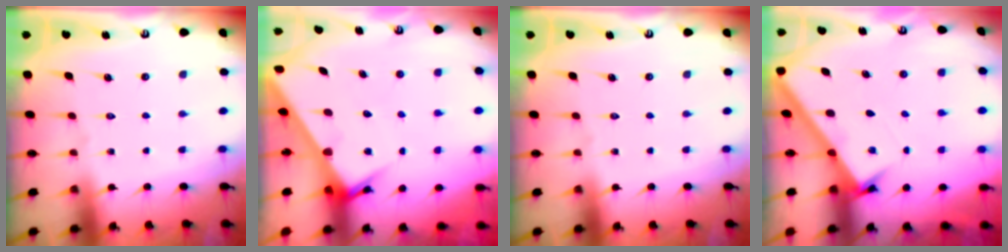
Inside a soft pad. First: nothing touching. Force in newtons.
{"total": 5.5, "press": 5.4, "slide": 0.5}
{"total": 0.0}
{"total": 2.8, "press": 2.7, "slide": 0.3}